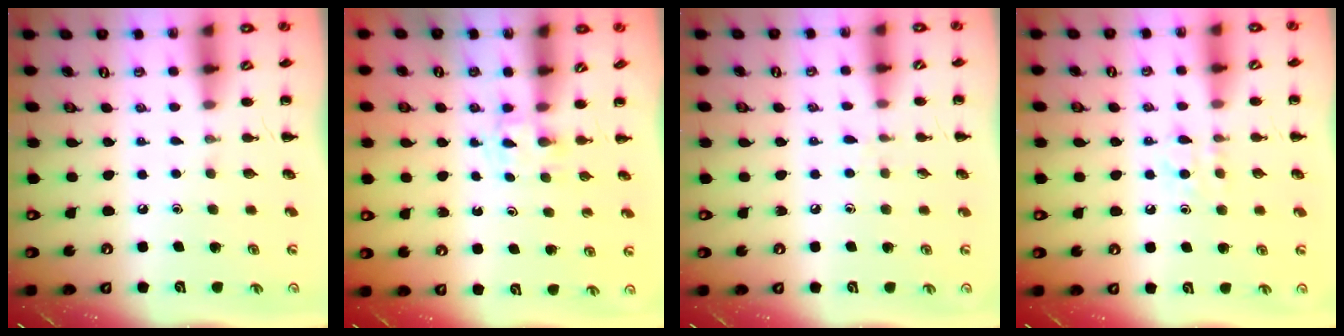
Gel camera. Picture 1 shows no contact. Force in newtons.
{"total": 2.2, "press": 1.9, "slide": 1.1}
{"total": 5.6, "press": 5.0, "slide": 2.4}
{"total": 5.5, "press": 5.3, "slide": 1.5}